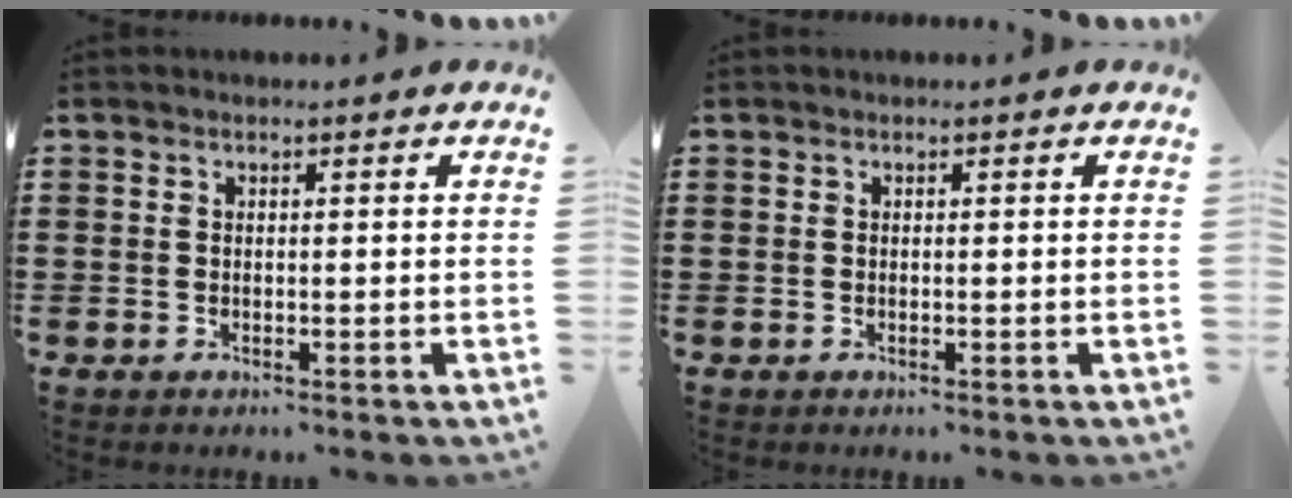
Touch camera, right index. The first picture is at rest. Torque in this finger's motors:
{"motor_torque": [0.08, 0.07, 0.00, 0.00]}